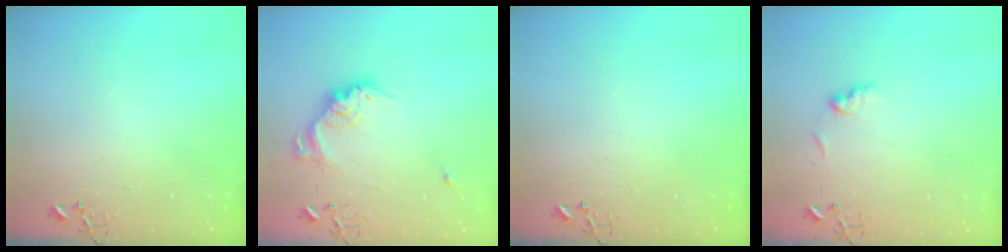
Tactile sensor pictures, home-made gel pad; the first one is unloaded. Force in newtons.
{"total": 15.4, "press": 15.4, "slide": 1.0}
{"total": 0.0}
{"total": 7.6, "press": 7.6, "slide": 0.7}